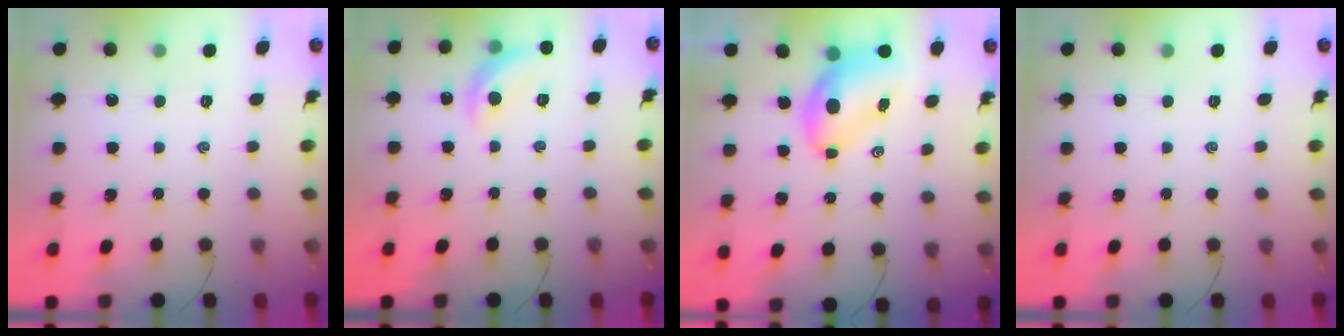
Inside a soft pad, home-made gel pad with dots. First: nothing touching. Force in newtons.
{"total": 9.3, "press": 9.2, "slide": 1.2}
{"total": 8.3, "press": 7.8, "slide": 2.6}
{"total": 0.0}